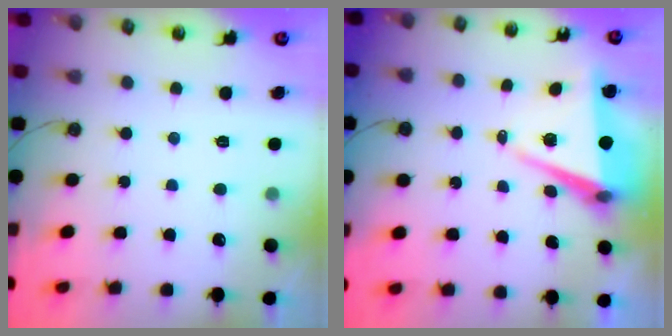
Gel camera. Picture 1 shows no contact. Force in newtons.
{"total": 7.2, "press": 5.7, "slide": 4.3}